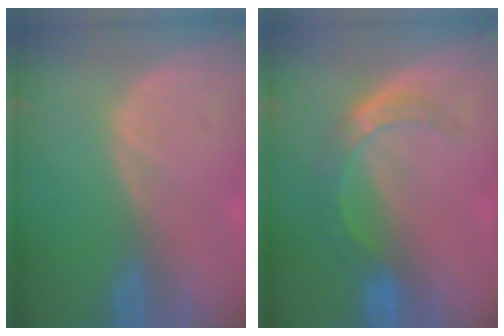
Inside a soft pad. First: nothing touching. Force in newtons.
{"total": 5.5, "press": 4.9, "slide": 2.3}